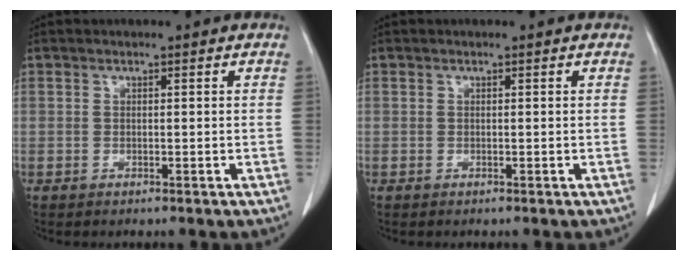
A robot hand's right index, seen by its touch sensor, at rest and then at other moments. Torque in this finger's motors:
{"motor_torque": [0.00, 0.00, 0.00, 0.00]}